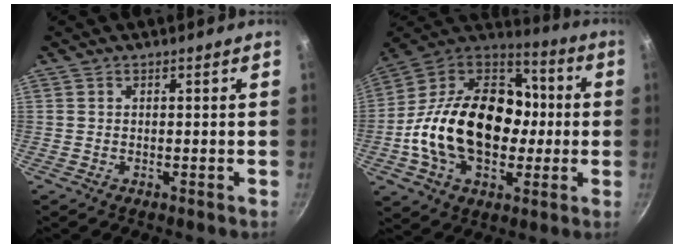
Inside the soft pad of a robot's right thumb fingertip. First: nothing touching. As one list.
[{"total": 27.3, "force": [-2.1, 18.9, 19.6], "torque": [-0.308, 0.050, -0.041]}]